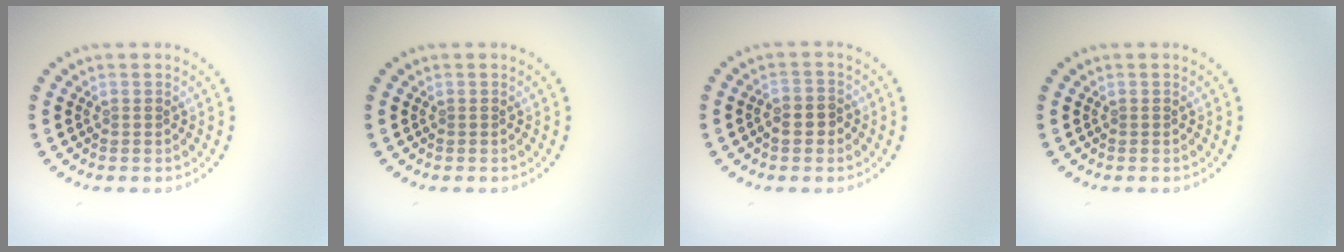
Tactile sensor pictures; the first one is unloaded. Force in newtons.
{"total": 0.0}
{"total": 1.9, "press": 1.8, "slide": 0.4}
{"total": 0.0}